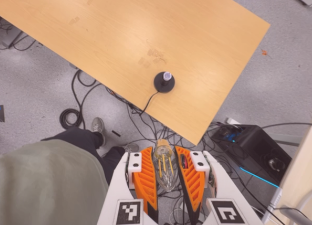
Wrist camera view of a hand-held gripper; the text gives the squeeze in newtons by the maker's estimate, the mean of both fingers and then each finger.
{"total": 19.5, "left": 20.7, "right": 18.2}